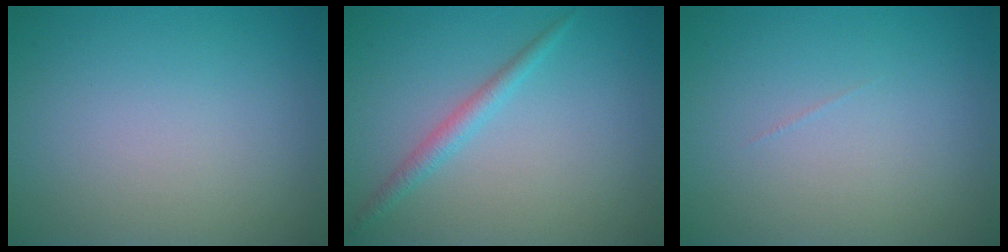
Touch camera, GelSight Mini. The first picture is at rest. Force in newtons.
{"total": 1.7, "press": 1.7, "slide": 0.1}
{"total": 0.0}